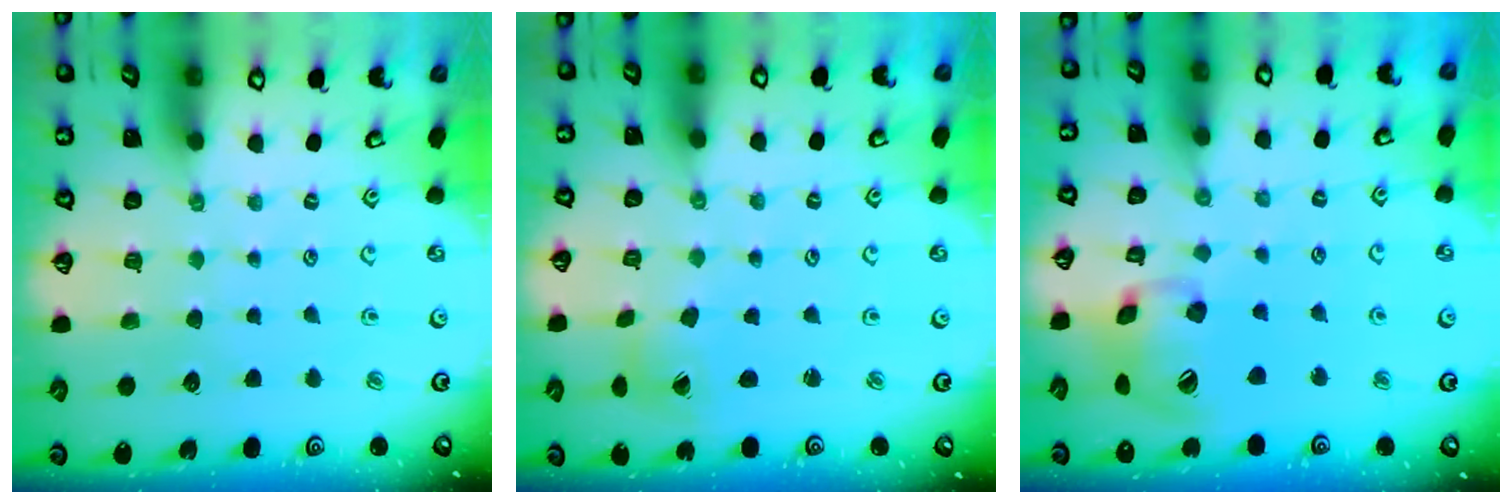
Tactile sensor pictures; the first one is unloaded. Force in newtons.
{"total": 2.0, "press": 2.0, "slide": 0.3}
{"total": 16.3, "press": 16.1, "slide": 2.5}